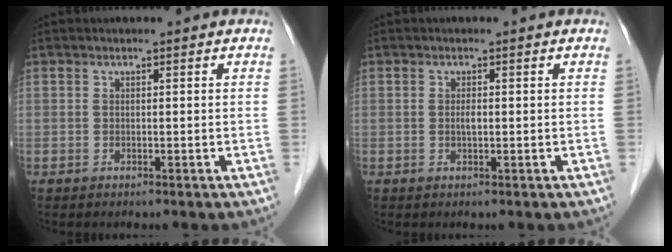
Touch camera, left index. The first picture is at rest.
{"total": 1.1, "force": [-0.6, 0.3, 0.9], "torque": [-0.017, -0.006, -0.010]}